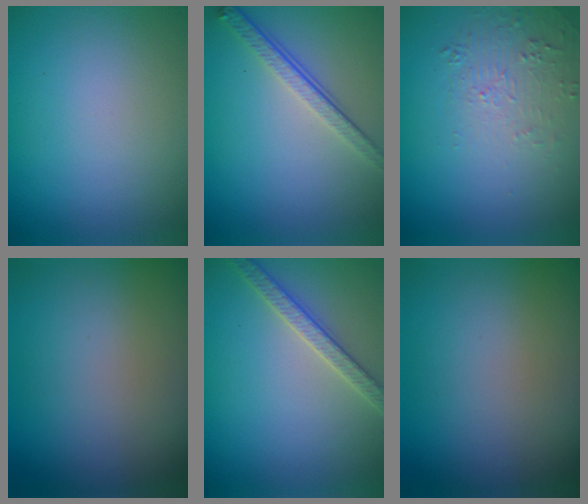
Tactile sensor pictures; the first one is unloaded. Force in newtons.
{"total": 3.9, "press": 2.8, "slide": 2.7}
{"total": 1.9, "press": 0.8, "slide": 1.7}
{"total": 0.0}
{"total": 2.8, "press": 2.8, "slide": 0.4}
{"total": 0.0}